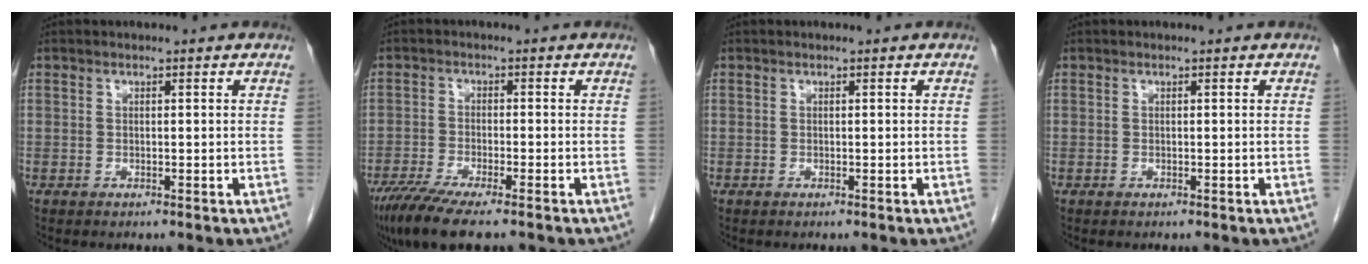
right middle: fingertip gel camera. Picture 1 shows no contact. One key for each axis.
{"total": 8.9, "fx": -6.6, "fy": 1.2, "fz": 5.8, "tx": -0.099, "ty": -0.021, "tz": -0.111}
{"total": 0.0}
{"total": 0.0}